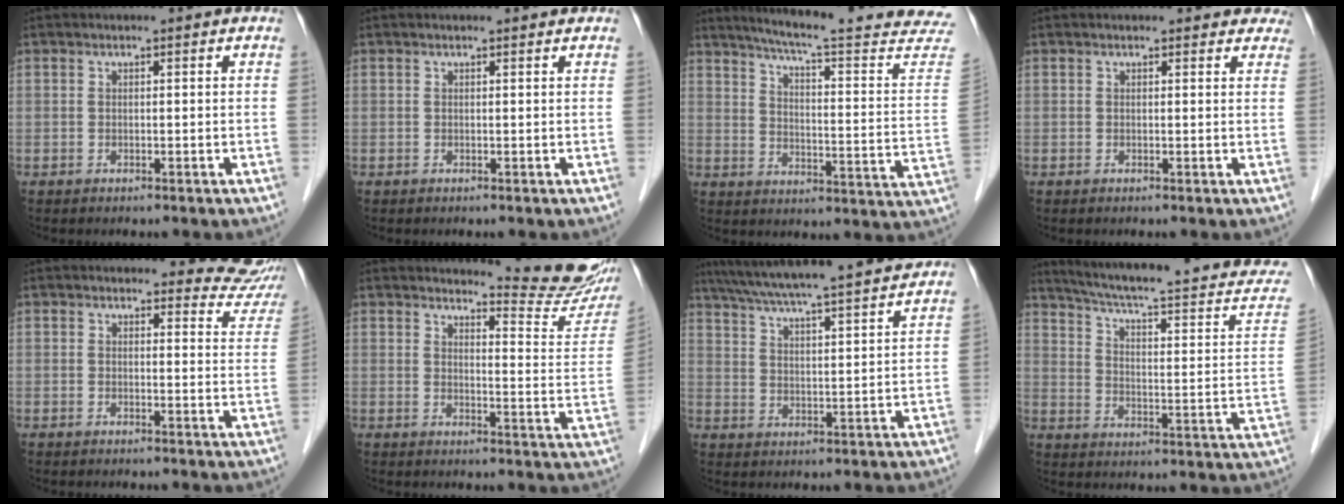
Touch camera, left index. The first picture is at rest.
{"total": 1.5, "force": [1.4, 0.4, 0.4], "torque": [-0.012, 0.016, 0.012]}
{"total": 24.8, "force": [22.3, 0.0, 10.7], "torque": [-0.152, -0.084, 0.272]}
{"total": 5.2, "force": [4.6, 2.3, 0.8], "torque": [0.017, 0.004, 0.029]}
{"total": 6.7, "force": [6.4, 2.1, -0.4], "torque": [0.036, -0.028, 0.038]}
{"total": 11.8, "force": [11.5, 0.5, 2.7], "torque": [-0.025, -0.075, 0.120]}
{"total": 20.3, "force": [18.1, 0.1, 9.2], "torque": [-0.161, 0.013, 0.258]}
{"total": 25.0, "force": [22.2, 1.7, 11.3], "torque": [-0.164, -0.045, 0.288]}